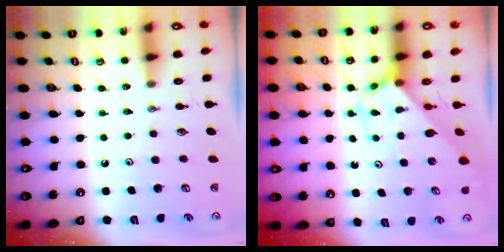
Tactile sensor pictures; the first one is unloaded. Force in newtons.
{"total": 2.8, "press": 2.8, "slide": 0.1}